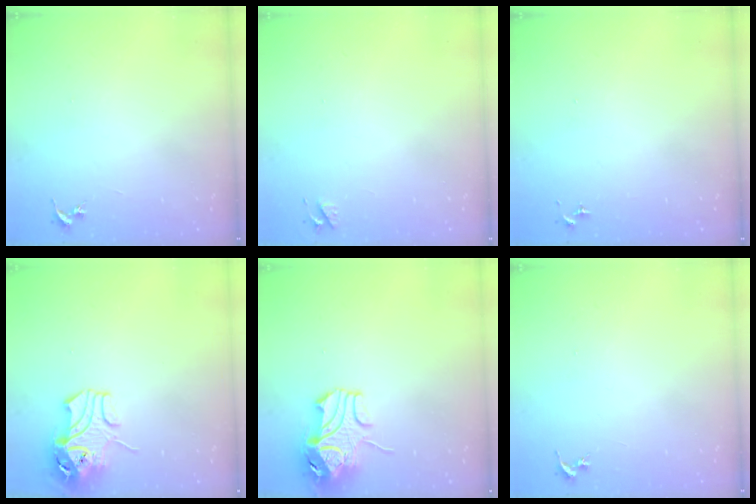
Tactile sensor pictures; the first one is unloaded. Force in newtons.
{"total": 3.6, "press": 3.5, "slide": 0.6}
{"total": 0.0}
{"total": 10.3, "press": 10.2, "slide": 1.6}
{"total": 10.5, "press": 10.4, "slide": 1.5}
{"total": 0.0}